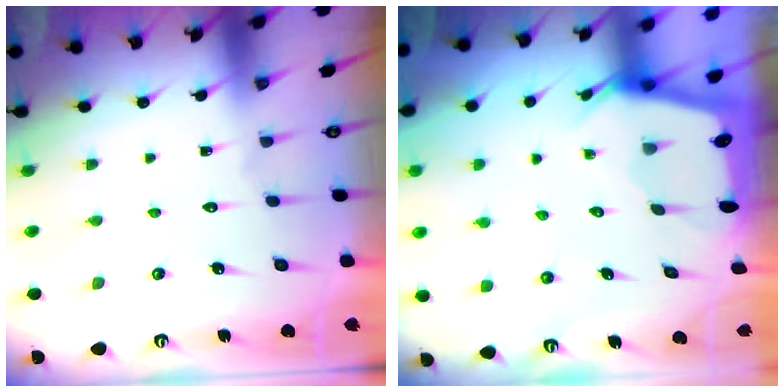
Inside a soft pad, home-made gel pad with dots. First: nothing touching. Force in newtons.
{"total": 2.3, "press": 2.3, "slide": 0.3}